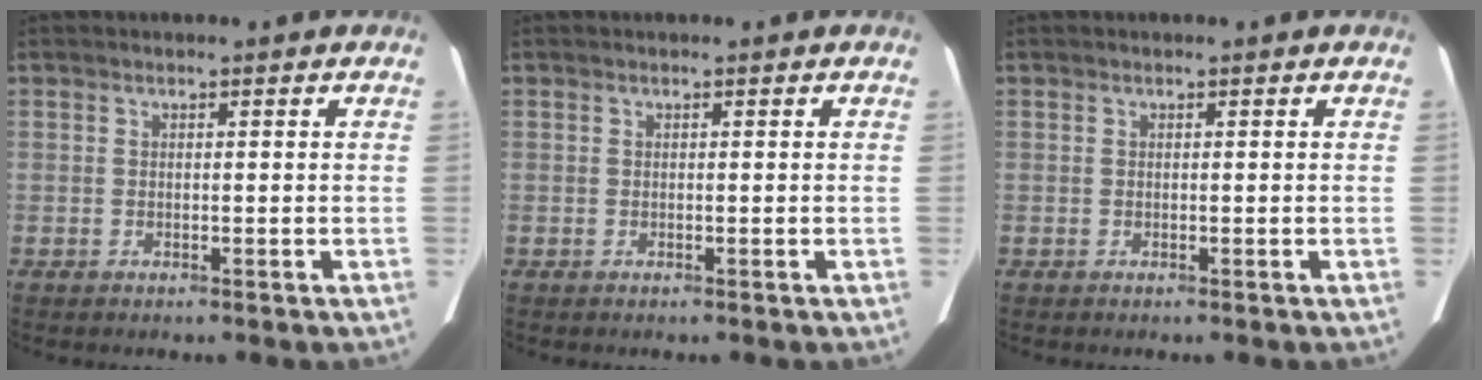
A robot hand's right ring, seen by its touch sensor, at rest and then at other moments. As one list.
[{"total": 0.0}, {"total": 0.0}]